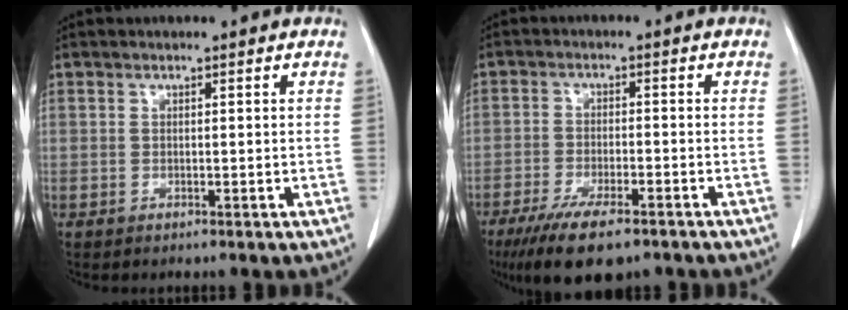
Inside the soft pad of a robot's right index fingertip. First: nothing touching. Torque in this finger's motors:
{"motor_torque": [0.25, -0.28, 0.23, 0.09]}